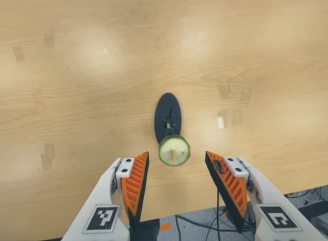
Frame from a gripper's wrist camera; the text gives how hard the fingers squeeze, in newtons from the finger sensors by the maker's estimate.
{"total": 0.0}